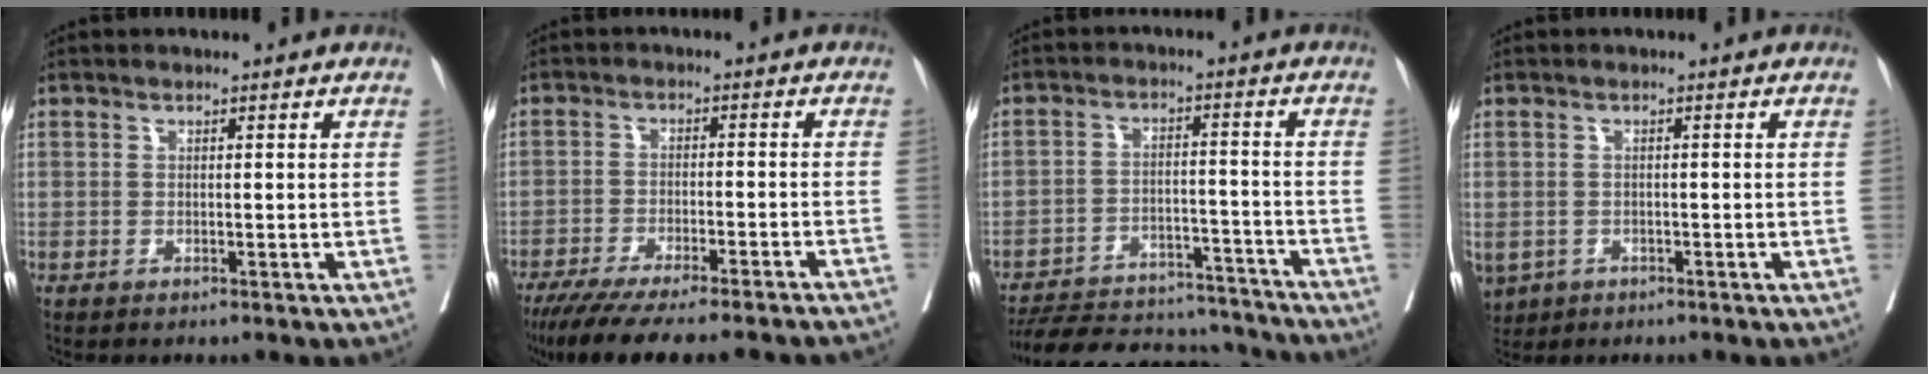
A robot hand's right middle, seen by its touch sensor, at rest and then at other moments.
{"total": 20.3, "force": [-17.9, 1.8, 9.6], "torque": [-0.120, -0.041, -0.244]}
{"total": 19.5, "force": [-18.2, 5.0, 5.0], "torque": [-0.101, 0.004, -0.253]}
{"total": 6.3, "force": [-3.0, 5.1, 2.2], "torque": [-0.061, -0.003, -0.042]}